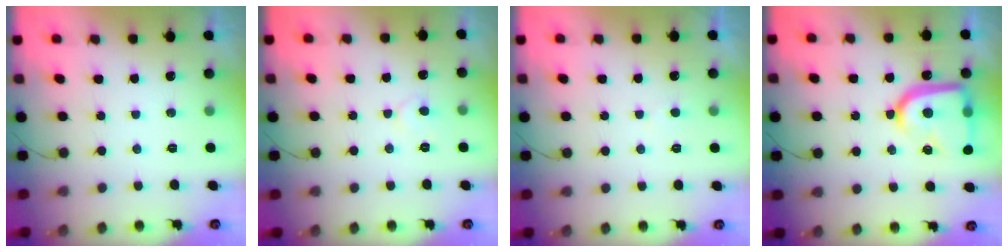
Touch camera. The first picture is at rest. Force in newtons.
{"total": 4.5, "press": 4.4, "slide": 0.4}
{"total": 1.9, "press": 1.9, "slide": 0.3}
{"total": 18.1, "press": 18.0, "slide": 1.7}